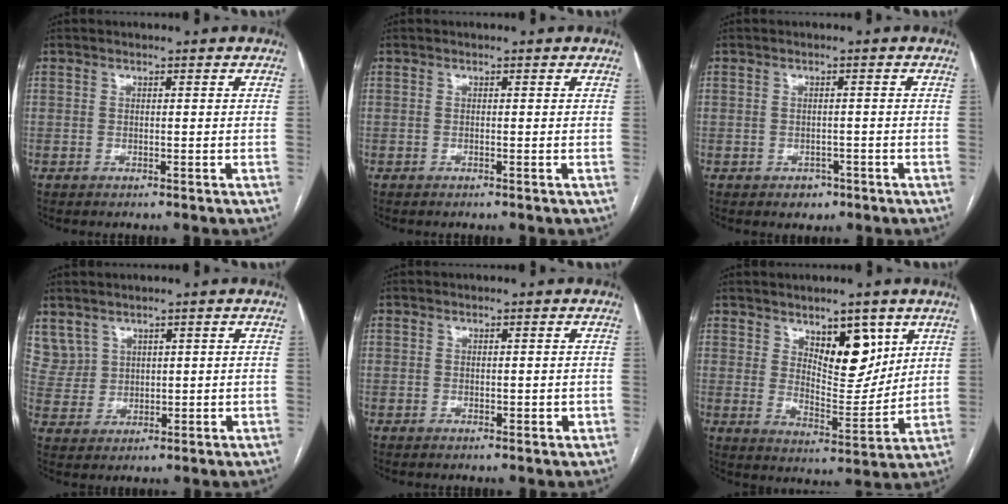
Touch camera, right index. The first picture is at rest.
{"total": 0.0}
{"total": 2.2, "force": [-1.2, 1.7, 0.7], "torque": [-0.004, 0.005, -0.011]}
{"total": 6.1, "force": [4.0, 4.6, 0.6], "torque": [-0.020, 0.017, 0.095]}
{"total": 1.5, "force": [-0.1, 1.0, 1.1], "torque": [-0.012, 0.003, 0.002]}
{"total": 9.5, "force": [5.0, 4.0, 7.0], "torque": [-0.106, -0.009, 0.089]}